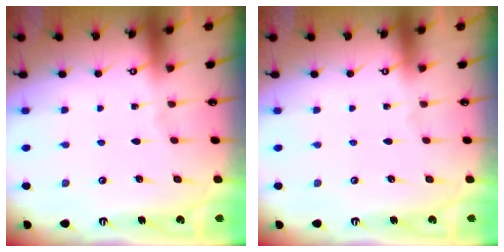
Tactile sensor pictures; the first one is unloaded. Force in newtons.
{"total": 0.0}